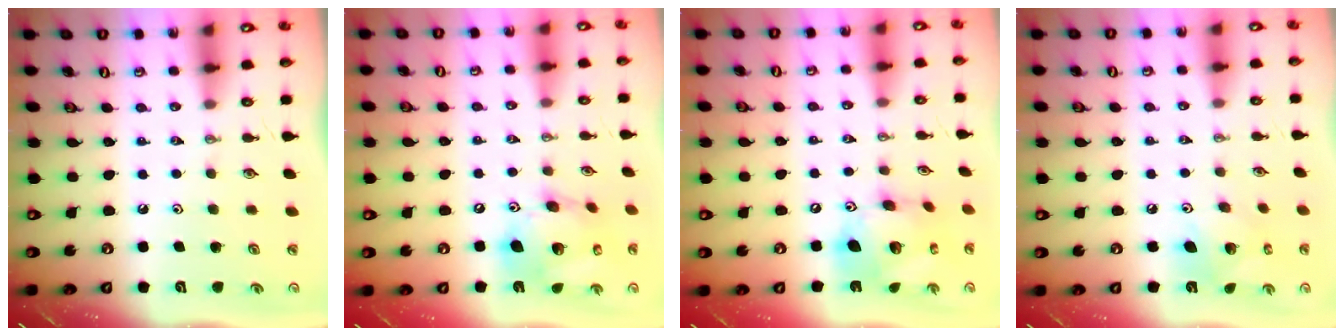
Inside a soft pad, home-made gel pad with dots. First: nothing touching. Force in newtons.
{"total": 17.8, "press": 17.5, "slide": 3.2}
{"total": 16.7, "press": 16.6, "slide": 1.5}
{"total": 8.9, "press": 8.9, "slide": 0.8}